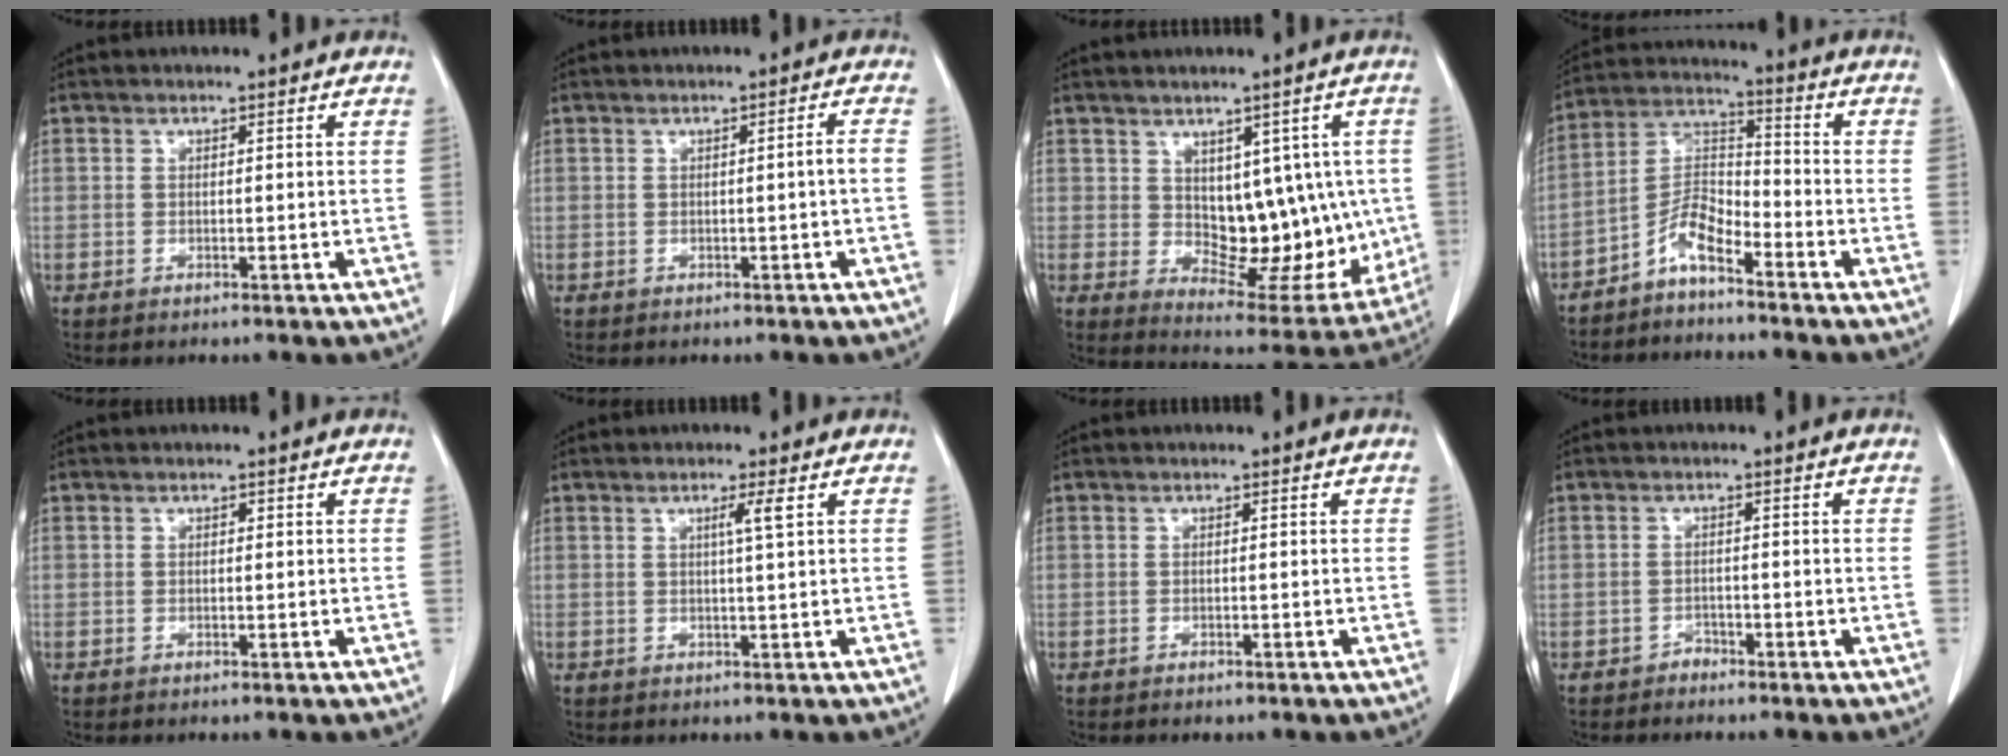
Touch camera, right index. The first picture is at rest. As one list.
[{"total": 1.5, "force": [-0.5, -0.3, 1.4], "torque": [-0.021, 0.000, -0.006]}, {"total": 13.3, "force": [0.6, 7.3, 11.1], "torque": [-0.121, 0.007, 0.035]}, {"total": 6.2, "force": [-4.5, 1.8, 3.8], "torque": [-0.084, 0.013, -0.091]}, {"total": 0.0}, {"total": 2.1, "force": [0.7, -0.6, 1.8], "torque": [-0.034, -0.004, 0.015]}, {"total": 0.6, "force": [-0.5, 0.2, 0.2], "torque": [-0.009, -0.001, -0.006]}, {"total": 1.2, "force": [-1.0, 0.6, 0.0], "torque": [0.002, 0.003, -0.021]}]